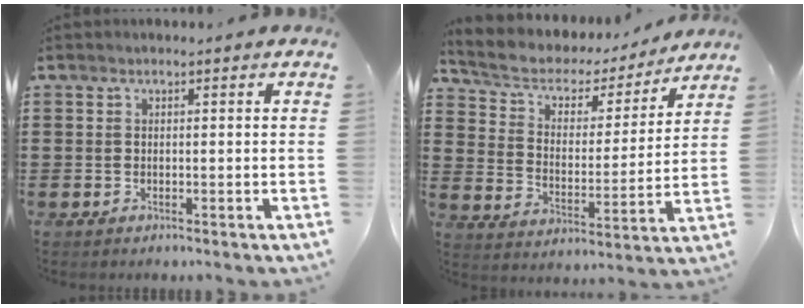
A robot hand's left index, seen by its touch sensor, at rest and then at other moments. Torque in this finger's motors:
{"motor_torque": [2.14, 0.00, 0.37, 0.07]}